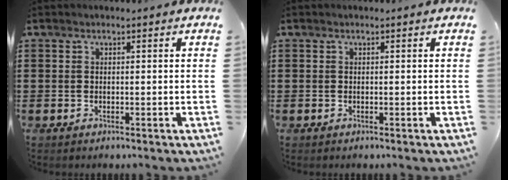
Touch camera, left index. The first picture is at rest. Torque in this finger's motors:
{"motor_torque": [0.00, 0.00, 0.00, 0.00]}